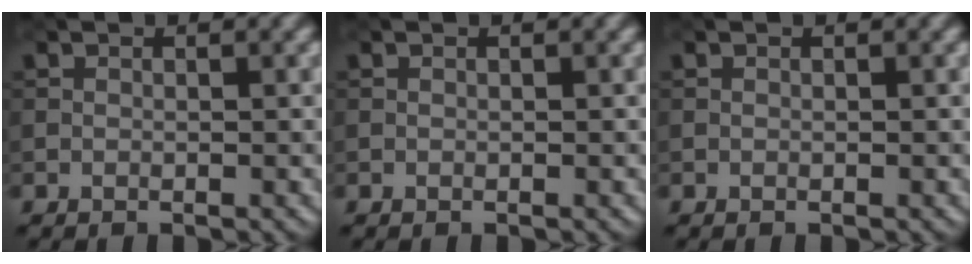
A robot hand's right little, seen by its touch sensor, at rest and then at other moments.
{"total": 0.0}
{"total": 0.0}